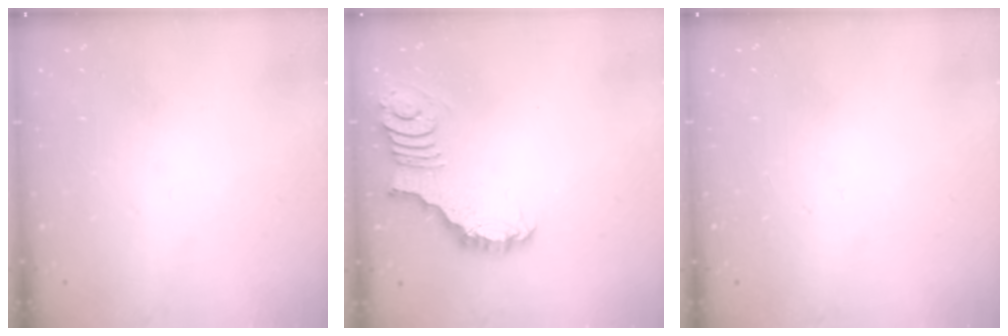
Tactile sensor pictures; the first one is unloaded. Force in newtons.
{"total": 3.0, "press": 3.0, "slide": 0.0}
{"total": 0.0}